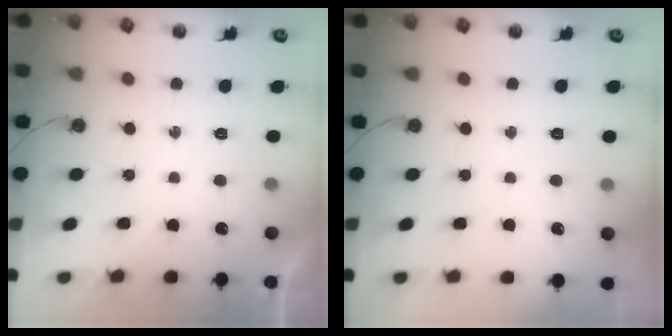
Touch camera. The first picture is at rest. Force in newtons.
{"total": 0.0}